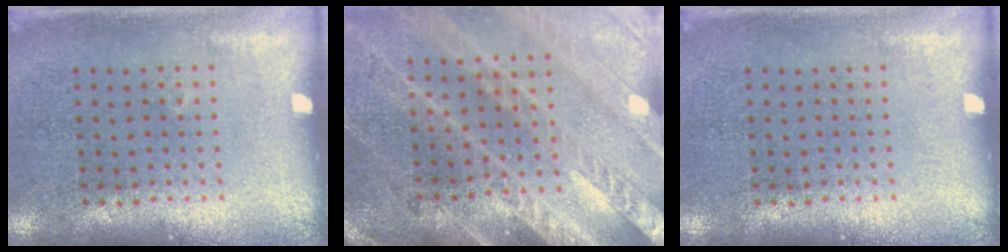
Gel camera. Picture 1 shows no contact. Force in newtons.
{"total": 2.9, "press": 2.6, "slide": 1.1}
{"total": 0.0}